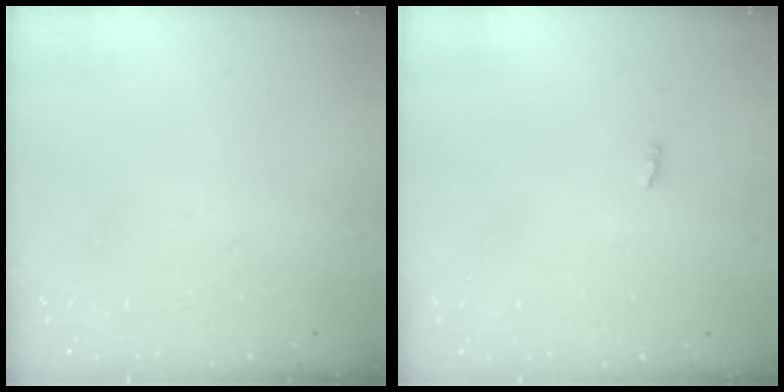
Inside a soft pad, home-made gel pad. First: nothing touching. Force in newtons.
{"total": 1.9, "press": 1.9, "slide": 0.2}